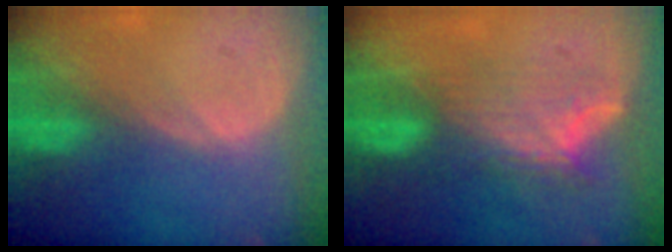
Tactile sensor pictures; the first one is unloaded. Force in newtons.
{"total": 7.8, "press": 6.8, "slide": 3.7}